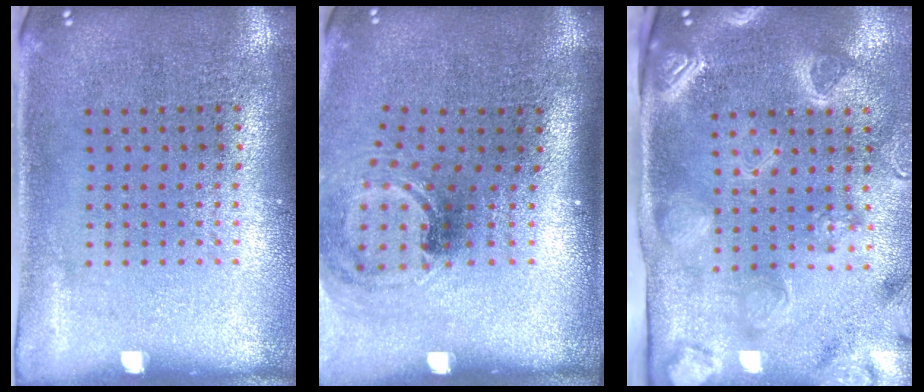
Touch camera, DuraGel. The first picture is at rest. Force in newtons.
{"total": 1.5, "press": 1.1, "slide": 0.9}
{"total": 3.8, "press": 3.0, "slide": 2.2}